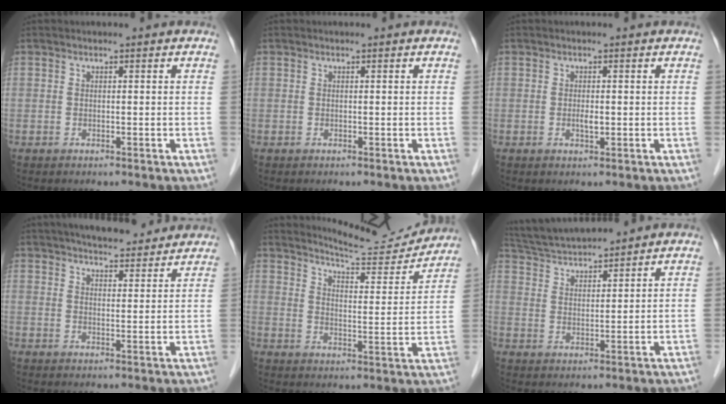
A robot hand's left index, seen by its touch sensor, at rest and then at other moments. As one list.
[{"total": 0.0}, {"total": 1.2, "force": [-0.2, 0.4, 1.1], "torque": [-0.021, -0.003, -0.003]}, {"total": 12.4, "force": [11.0, 2.6, 5.1], "torque": [-0.067, 0.017, 0.147]}, {"total": 12.3, "force": [12.2, 0.2, 1.6], "torque": [-0.026, -0.028, 0.166]}, {"total": 9.9, "force": [9.4, 0.2, 2.9], "torque": [-0.064, 0.027, 0.172]}]